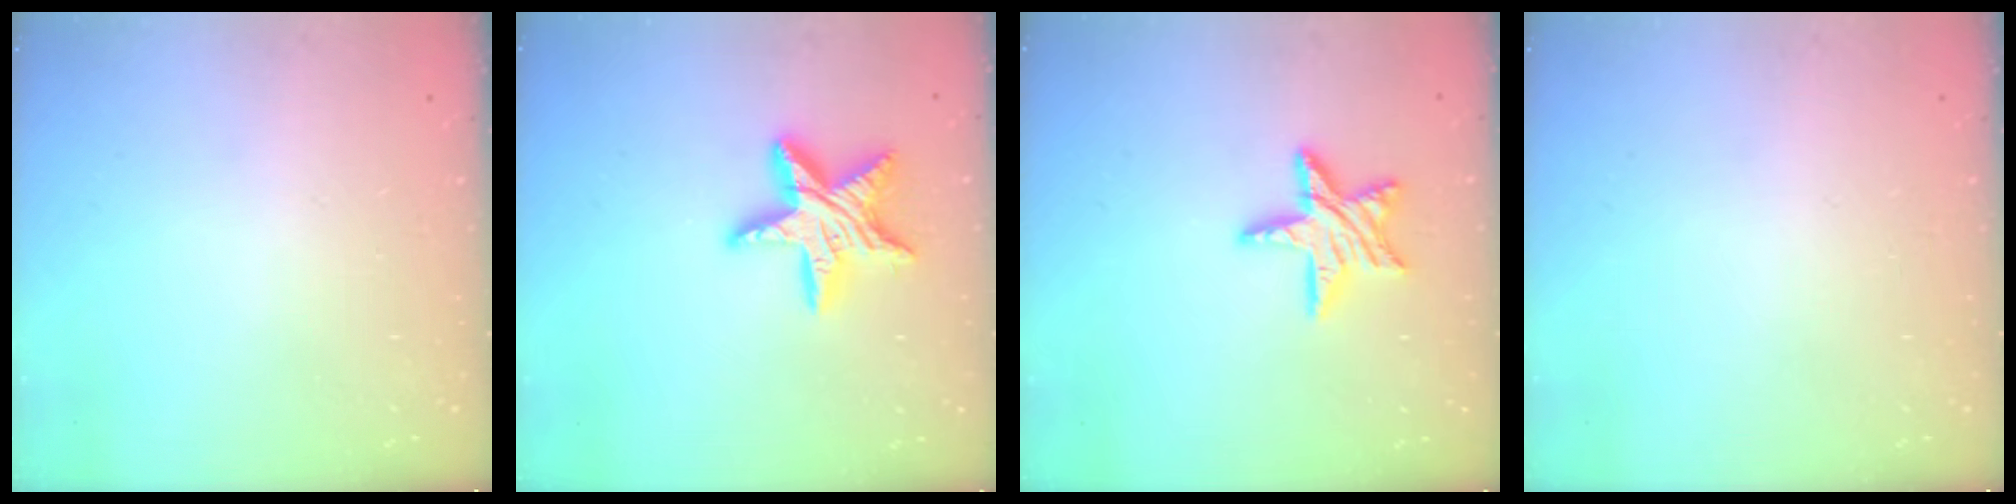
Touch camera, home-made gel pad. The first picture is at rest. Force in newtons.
{"total": 15.1, "press": 15.0, "slide": 0.9}
{"total": 12.1, "press": 12.1, "slide": 1.0}
{"total": 0.0}